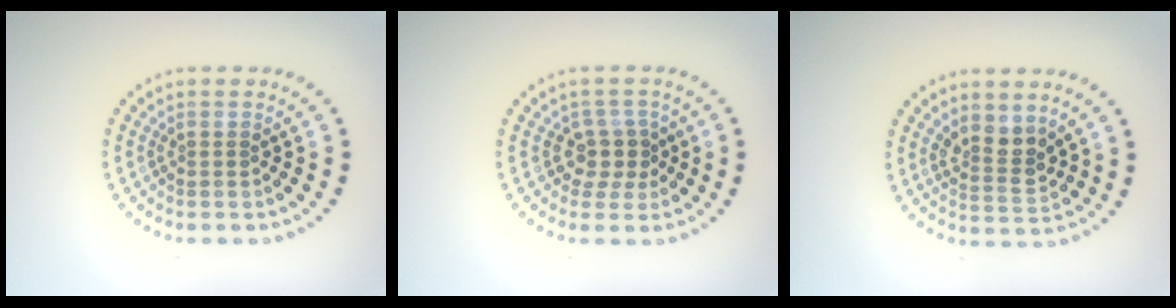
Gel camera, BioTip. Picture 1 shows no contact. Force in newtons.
{"total": 2.4, "press": 1.8, "slide": 1.7}
{"total": 2.7, "press": 2.3, "slide": 1.3}